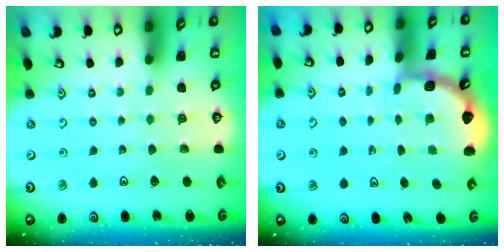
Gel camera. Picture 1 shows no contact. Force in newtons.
{"total": 1.9, "press": 1.9, "slide": 0.2}